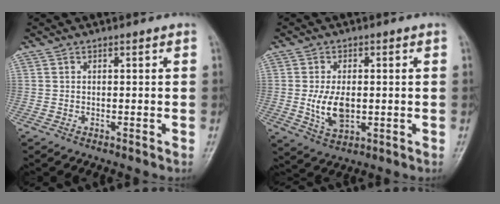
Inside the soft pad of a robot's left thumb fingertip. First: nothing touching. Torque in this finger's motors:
{"motor_torque": [1.00, 1.17, 0.84, 0.11, 0.09]}